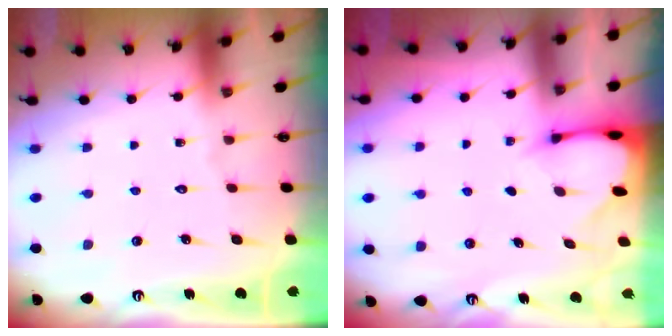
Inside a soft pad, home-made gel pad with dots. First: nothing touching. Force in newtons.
{"total": 2.4, "press": 2.4, "slide": 0.1}